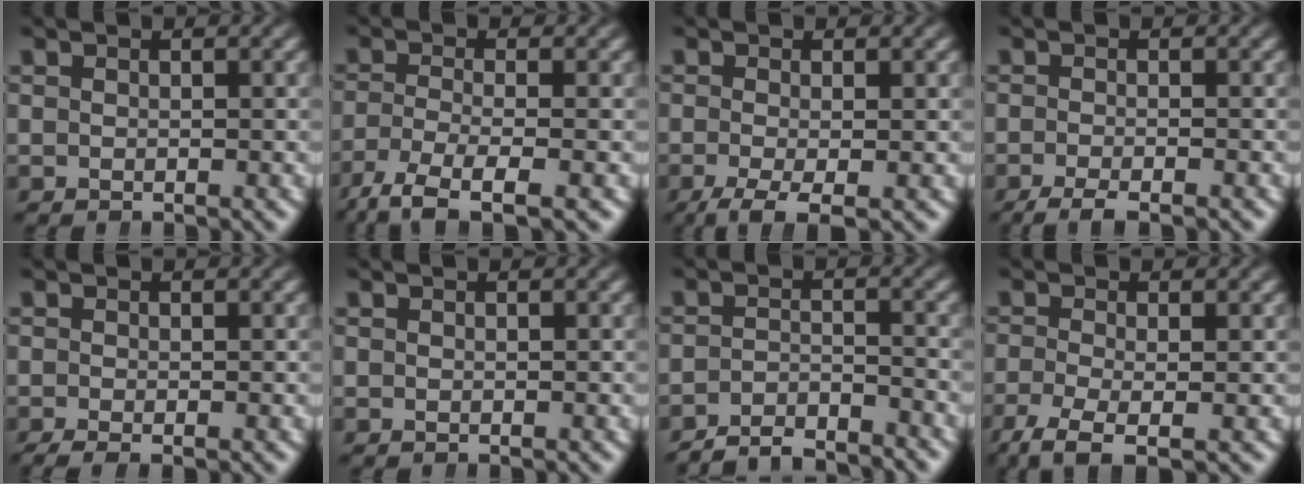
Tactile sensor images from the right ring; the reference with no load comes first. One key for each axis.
{"total": 6.8, "fx": -4.7, "fy": 2.5, "fz": 4.3, "tx": -0.085, "ty": -0.038, "tz": -0.055}
{"total": 4.4, "fx": -2.9, "fy": 1.7, "fz": 2.8, "tx": -0.061, "ty": -0.032, "tz": -0.034}
{"total": 3.4, "fx": -2.8, "fy": 1.1, "fz": 1.7, "tx": -0.029, "ty": -0.008, "tz": -0.043}
{"total": 1.7, "fx": -1.3, "fy": 0.6, "fz": 1.0, "tx": -0.017, "ty": -0.008, "tz": -0.017}
{"total": 0.0}
{"total": 4.1, "fx": -4.0, "fy": 0.7, "fz": 0.8, "tx": -0.008, "ty": -0.010, "tz": -0.070}
{"total": 4.7, "fx": -2.9, "fy": 1.9, "fz": 3.2, "tx": -0.077, "ty": -0.033, "tz": -0.033}